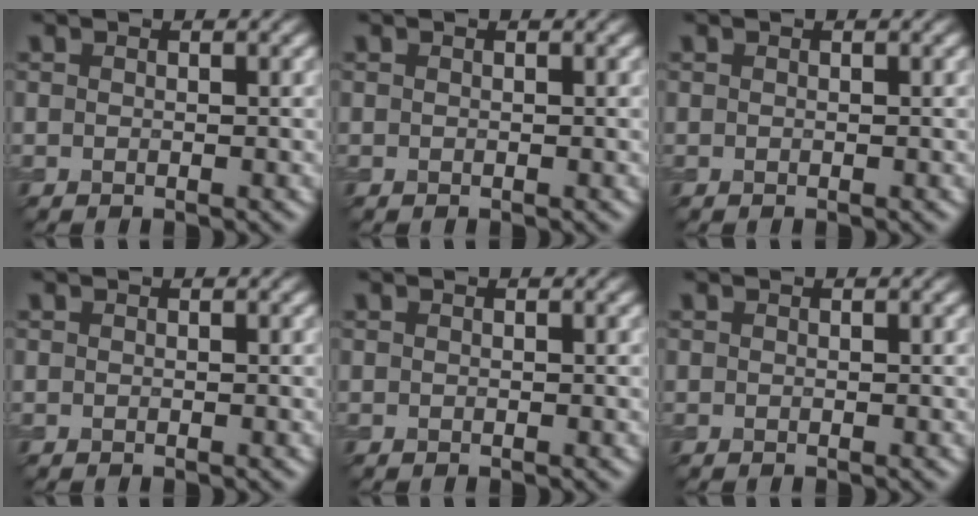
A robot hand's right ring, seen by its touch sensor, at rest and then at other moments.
{"total": 0.0}
{"total": 0.0}
{"total": 0.0}
{"total": 0.0}
{"total": 0.0}